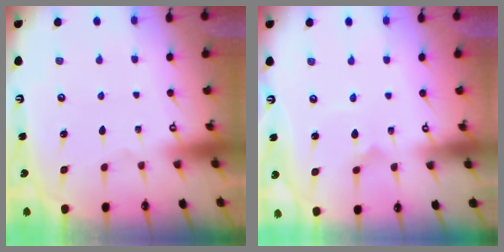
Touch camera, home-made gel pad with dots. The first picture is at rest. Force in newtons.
{"total": 1.3, "press": 1.3, "slide": 0.1}